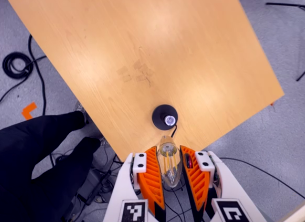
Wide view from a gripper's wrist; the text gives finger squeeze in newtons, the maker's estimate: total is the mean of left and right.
{"total": 12.4, "left": 12.6, "right": 12.2}